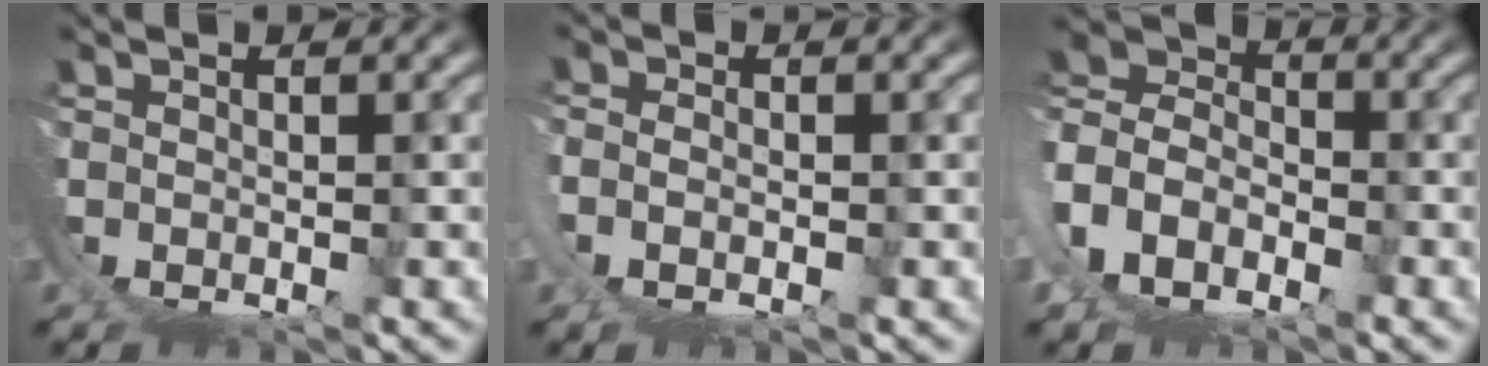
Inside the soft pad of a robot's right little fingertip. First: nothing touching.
{"total": 2.1, "force": [0.9, 1.0, 1.6], "torque": [-0.048, -0.010, 0.020]}
{"total": 10.3, "force": [3.9, 8.3, 4.8], "torque": [-0.141, -0.008, 0.050]}